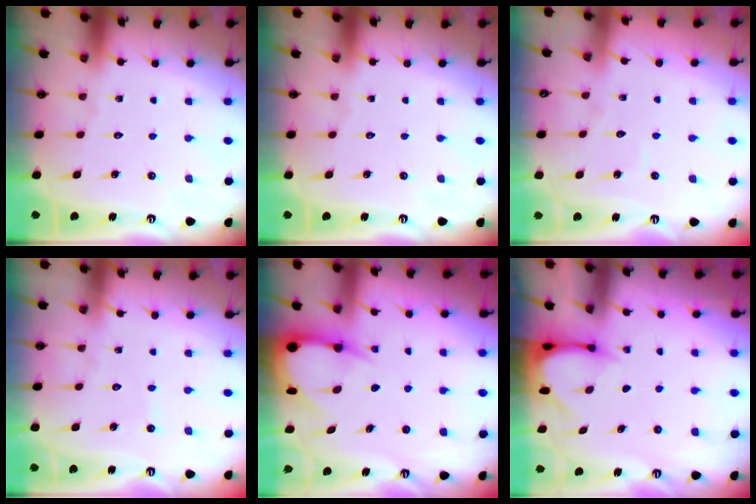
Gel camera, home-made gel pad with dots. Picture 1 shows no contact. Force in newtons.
{"total": 0.0}
{"total": 2.8, "press": 2.8, "slide": 0.3}
{"total": 2.6, "press": 2.6, "slide": 0.2}
{"total": 6.0, "press": 5.9, "slide": 0.6}
{"total": 3.6, "press": 3.6, "slide": 0.3}